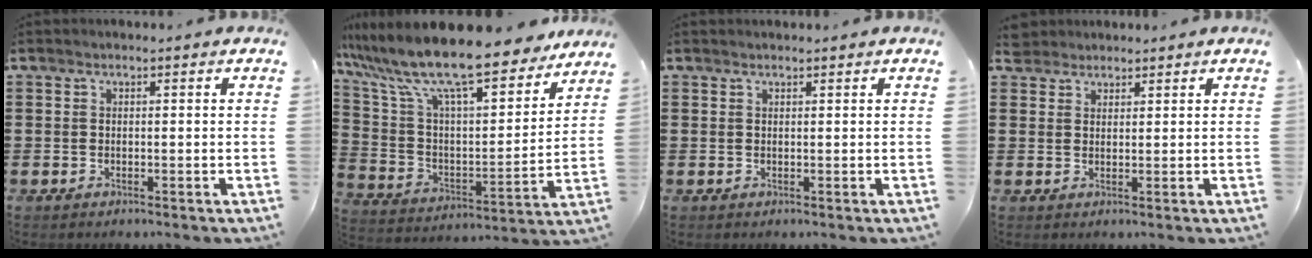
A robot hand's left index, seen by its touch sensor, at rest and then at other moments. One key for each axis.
{"total": 13.7, "fx": 11.6, "fy": 0.9, "fz": 7.2, "tx": -0.185, "ty": -0.076, "tz": 0.198}
{"total": 0.6, "fx": 0.5, "fy": 0.0, "fz": 0.2, "tx": -0.006, "ty": -0.001, "tz": 0.011}
{"total": 2.5, "fx": 2.2, "fy": 1.1, "fz": -0.1, "tx": -0.008, "ty": 0.008, "tz": 0.043}